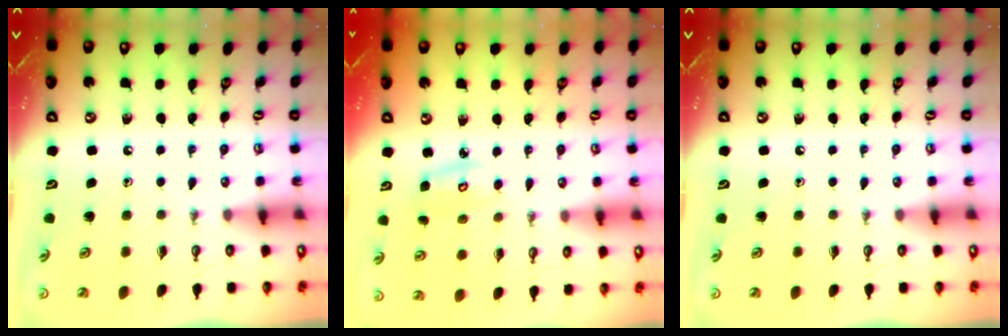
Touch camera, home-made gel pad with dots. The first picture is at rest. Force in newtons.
{"total": 4.2, "press": 4.2, "slide": 0.2}
{"total": 0.0}